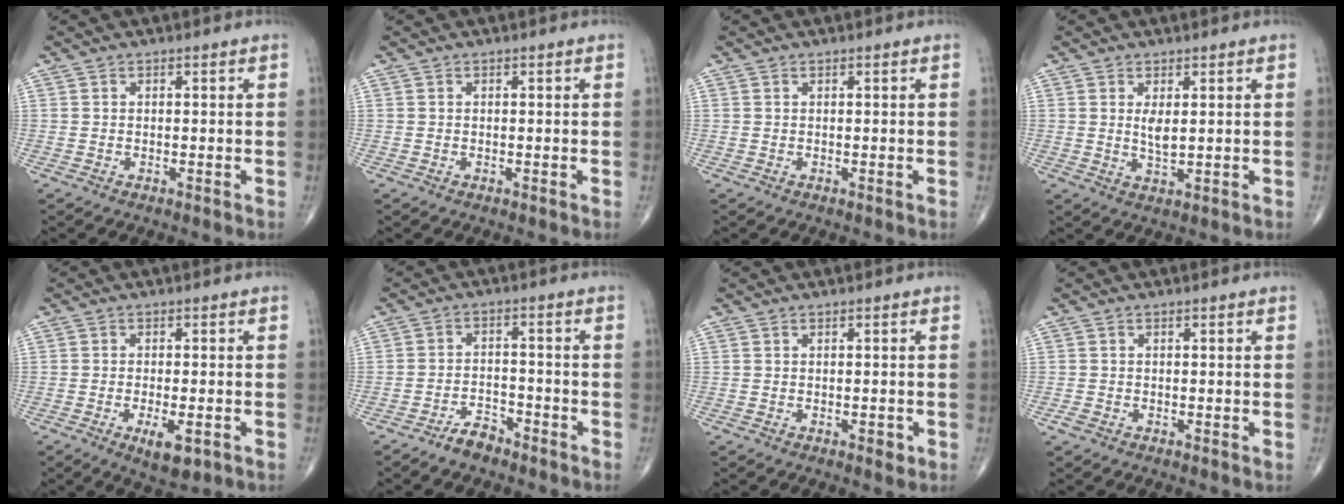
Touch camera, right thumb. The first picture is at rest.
{"total": 0.0}
{"total": 0.0}
{"total": 3.0, "force": [0.8, 1.1, 2.7], "torque": [-0.051, -0.012, 0.019]}
{"total": 5.6, "force": [-2.2, 2.1, 4.7], "torque": [-0.073, -0.007, -0.028]}
{"total": 4.2, "force": [-3.5, 1.8, 1.6], "torque": [-0.023, 0.022, -0.063]}
{"total": 1.4, "force": [-0.5, 0.7, 1.1], "torque": [-0.012, -0.002, -0.005]}
{"total": 1.2, "force": [-0.5, 0.7, 0.7], "torque": [-0.017, -0.003, -0.011]}